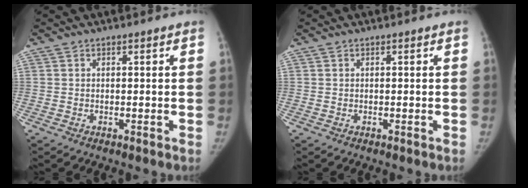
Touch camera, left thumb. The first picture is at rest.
{"total": 0.0}